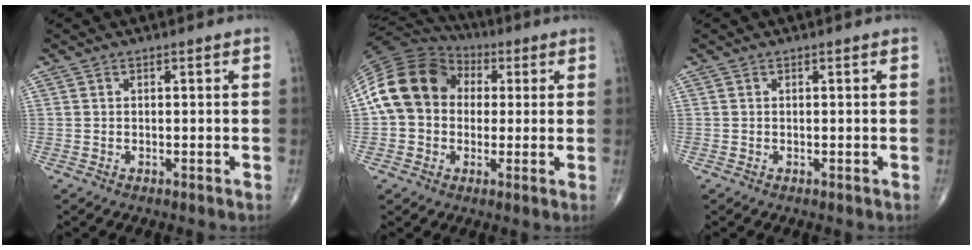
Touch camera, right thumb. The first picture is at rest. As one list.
[{"total": 15.9, "force": [2.1, 12.8, 9.3], "torque": [-0.166, 0.034, 0.030]}, {"total": 0.0}]